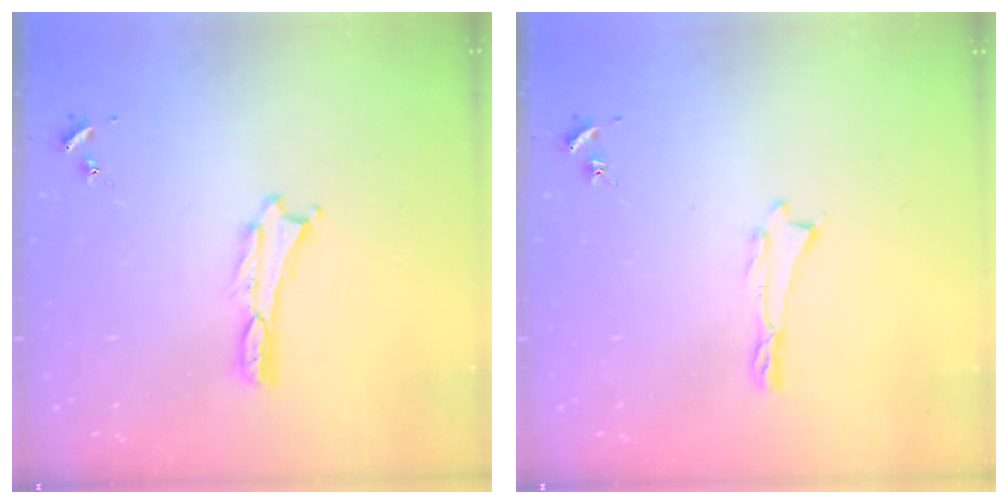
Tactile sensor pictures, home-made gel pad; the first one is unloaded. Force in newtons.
{"total": 0.0}